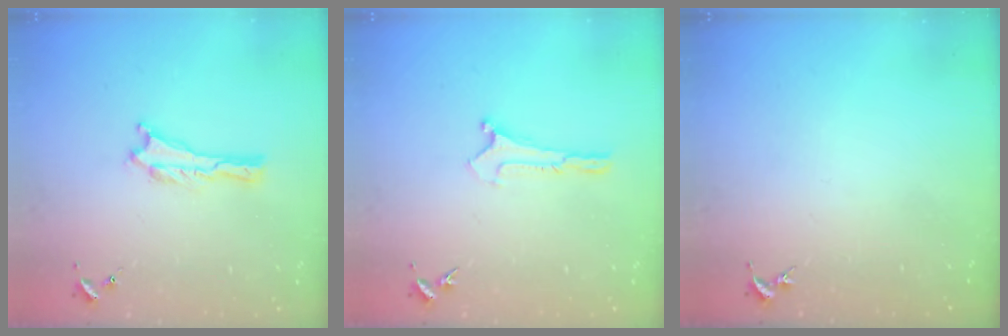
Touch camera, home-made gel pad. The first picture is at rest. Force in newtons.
{"total": 0.0}
{"total": 0.0}